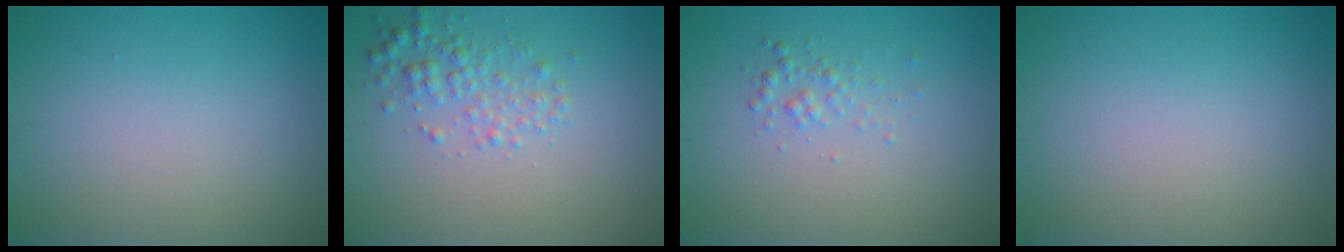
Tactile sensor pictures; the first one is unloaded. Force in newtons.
{"total": 2.5, "press": 2.5, "slide": 0.1}
{"total": 1.2, "press": 1.2, "slide": 0.1}
{"total": 0.0}